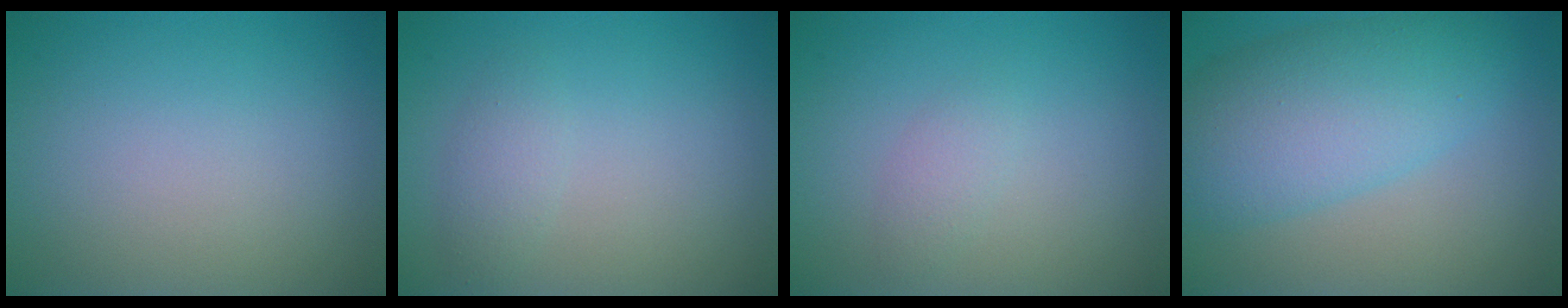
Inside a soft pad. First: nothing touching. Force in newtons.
{"total": 1.5, "press": 1.5, "slide": 0.1}
{"total": 1.2, "press": 1.2, "slide": 0.1}
{"total": 7.6, "press": 7.6, "slide": 0.1}